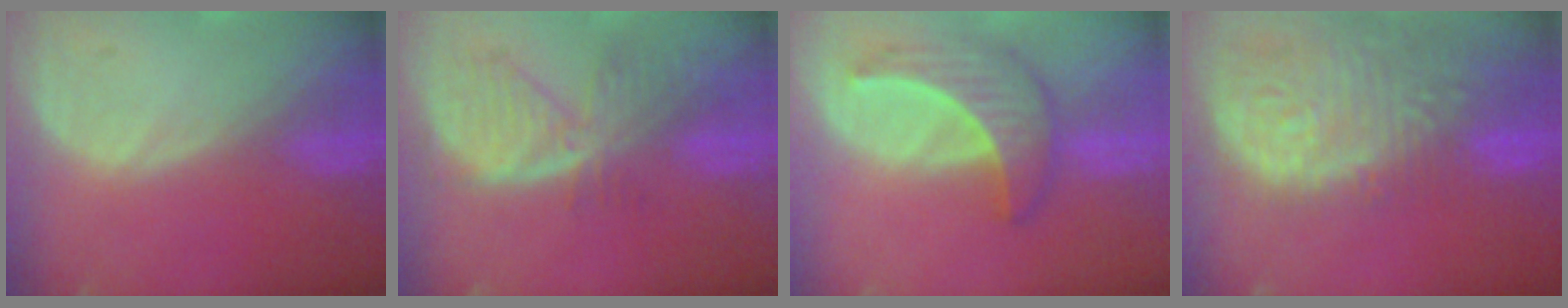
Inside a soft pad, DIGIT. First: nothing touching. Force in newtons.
{"total": 7.6, "press": 6.8, "slide": 3.5}
{"total": 6.4, "press": 6.2, "slide": 1.7}
{"total": 14.5, "press": 11.9, "slide": 8.2}